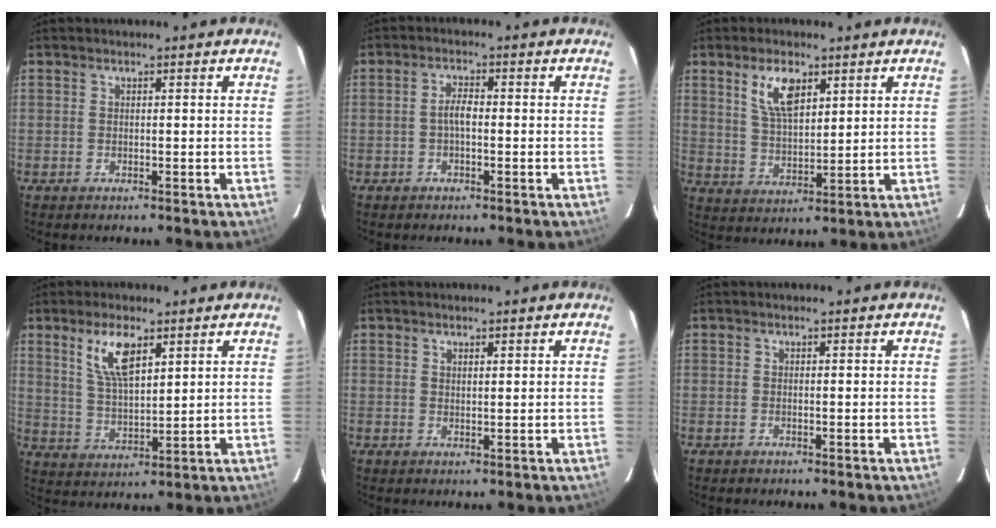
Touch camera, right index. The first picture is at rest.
{"total": 2.5, "force": [-0.5, 0.9, 2.3], "torque": [-0.046, 0.008, -0.010]}
{"total": 7.9, "force": [4.1, 3.6, 5.7], "torque": [-0.107, 0.006, 0.084]}
{"total": 8.5, "force": [4.5, 3.3, 6.4], "torque": [-0.120, 0.003, 0.095]}
{"total": 1.3, "force": [1.1, 0.3, 0.7], "torque": [-0.011, 0.000, 0.018]}
{"total": 0.0}